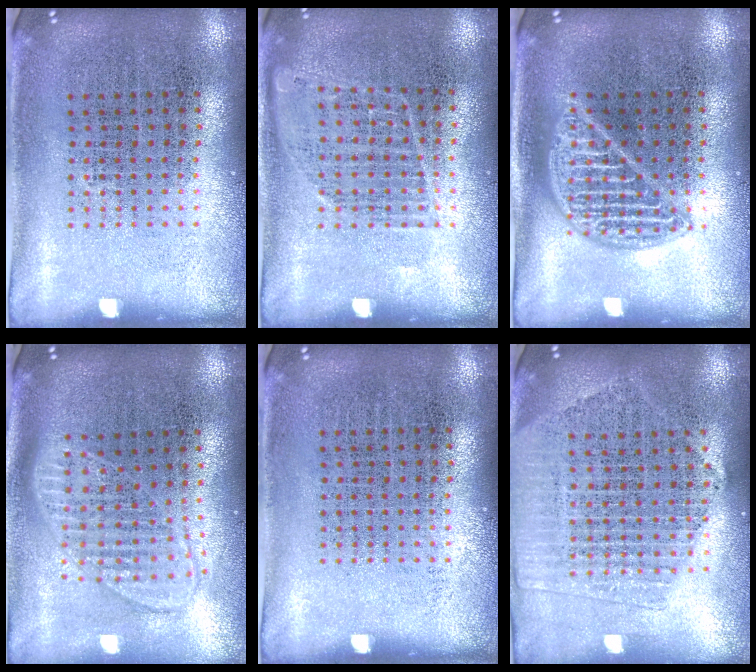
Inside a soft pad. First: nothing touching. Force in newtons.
{"total": 0.9, "press": 0.8, "slide": 0.2}
{"total": 2.1, "press": 2.1, "slide": 0.2}
{"total": 1.8, "press": 1.5, "slide": 1.1}
{"total": 0.0}
{"total": 2.0, "press": 1.8, "slide": 0.9}